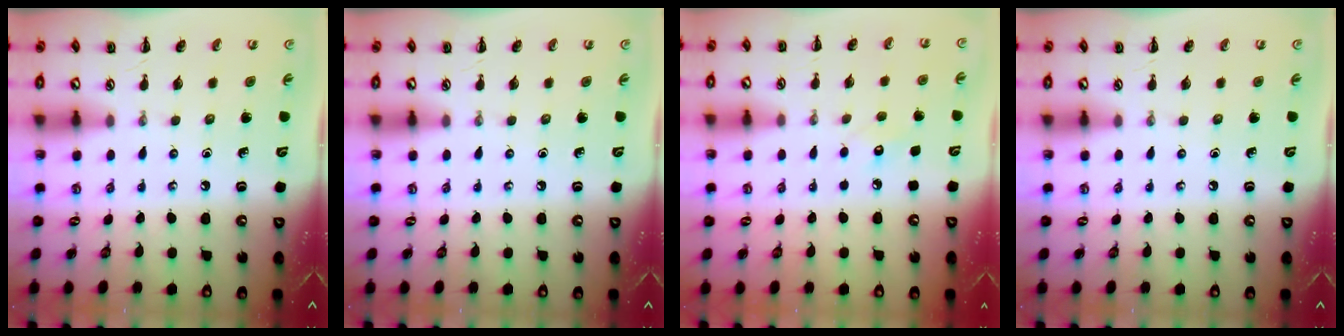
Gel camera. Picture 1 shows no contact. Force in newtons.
{"total": 0.0}
{"total": 4.9, "press": 4.8, "slide": 1.1}
{"total": 0.0}